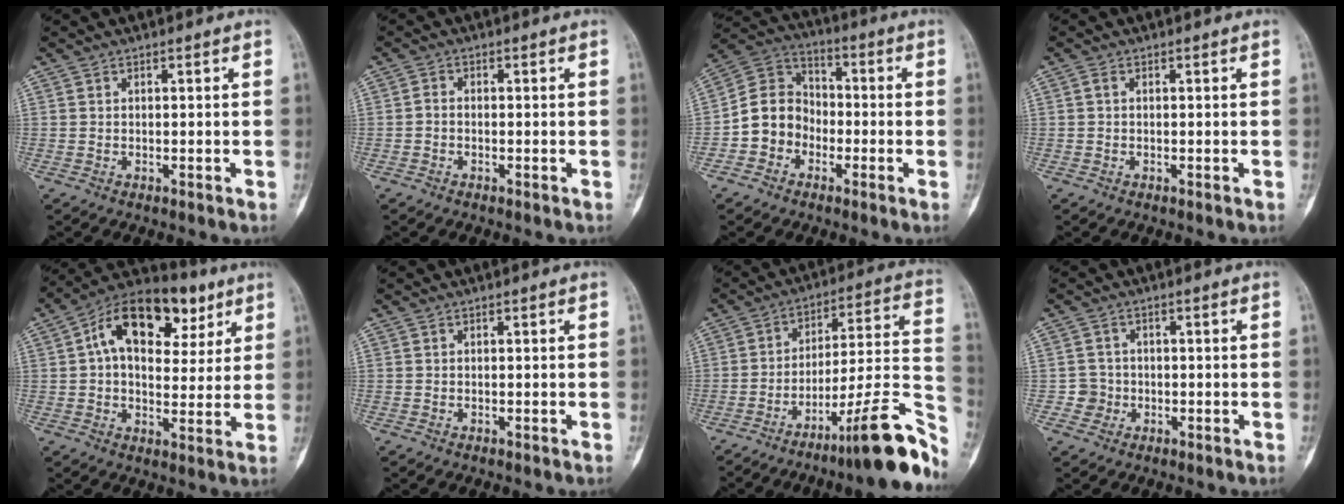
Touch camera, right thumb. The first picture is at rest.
{"total": 1.2, "force": [-0.5, 0.9, 0.7], "torque": [-0.013, 0.004, -0.013]}
{"total": 10.3, "force": [-2.9, 8.8, 4.5], "torque": [-0.056, 0.044, -0.065]}
{"total": 0.8, "force": [0.1, 0.5, 0.7], "torque": [-0.014, 0.002, -0.001]}
{"total": 18.4, "force": [6.8, 11.1, 13.0], "torque": [-0.167, 0.010, 0.100]}
{"total": 0.0}
{"total": 21.5, "force": [-12.3, 3.9, 17.2], "torque": [-0.190, 0.095, -0.178]}
{"total": 3.4, "force": [-1.0, 3.2, -0.1], "torque": [0.025, 0.012, -0.022]}